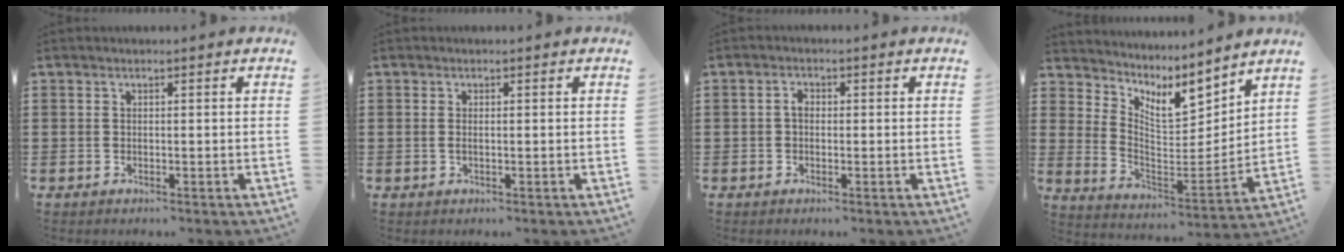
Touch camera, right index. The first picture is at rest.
{"total": 0.7, "force": [-0.1, 0.2, 0.7], "torque": [-0.015, -0.001, -0.002]}
{"total": 1.8, "force": [-0.2, 1.1, 1.5], "torque": [-0.036, 0.001, -0.007]}
{"total": 6.8, "force": [5.4, 2.7, 3.1], "torque": [-0.074, -0.052, 0.090]}